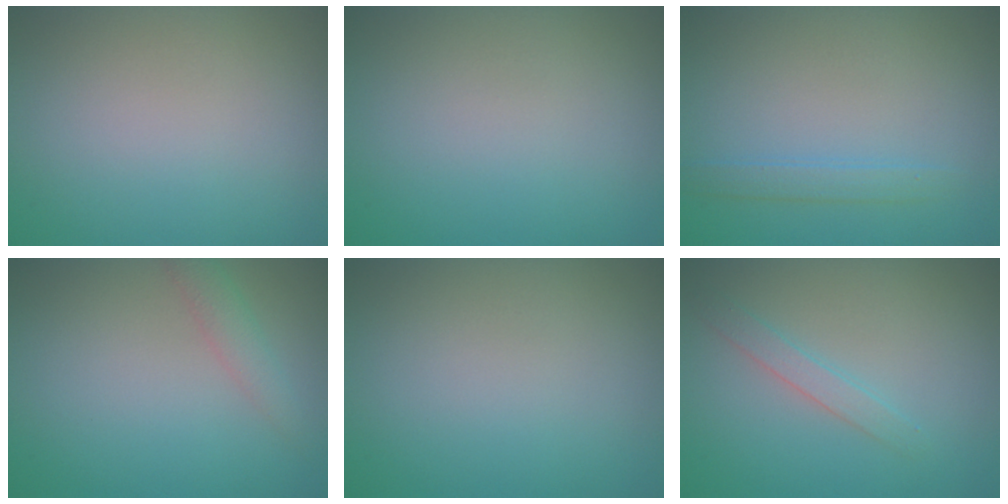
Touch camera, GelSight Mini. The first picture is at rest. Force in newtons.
{"total": 0.0}
{"total": 1.6, "press": 1.6, "slide": 0.0}
{"total": 1.7, "press": 1.7, "slide": 0.0}
{"total": 0.0}
{"total": 1.6, "press": 1.6, "slide": 0.0}